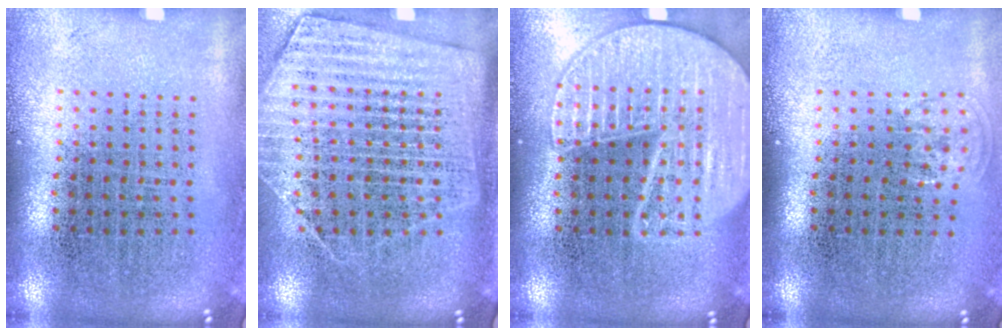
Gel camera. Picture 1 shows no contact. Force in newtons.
{"total": 1.8, "press": 1.5, "slide": 1.0}
{"total": 2.7, "press": 2.7, "slide": 0.2}
{"total": 0.8, "press": 0.6, "slide": 0.5}